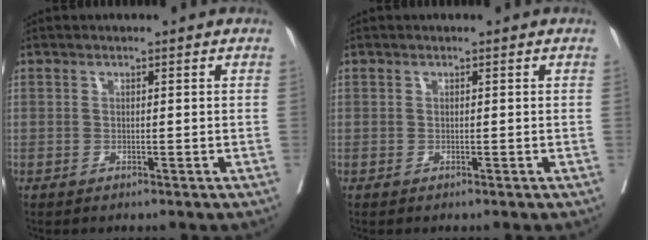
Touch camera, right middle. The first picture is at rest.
{"total": 0.0}